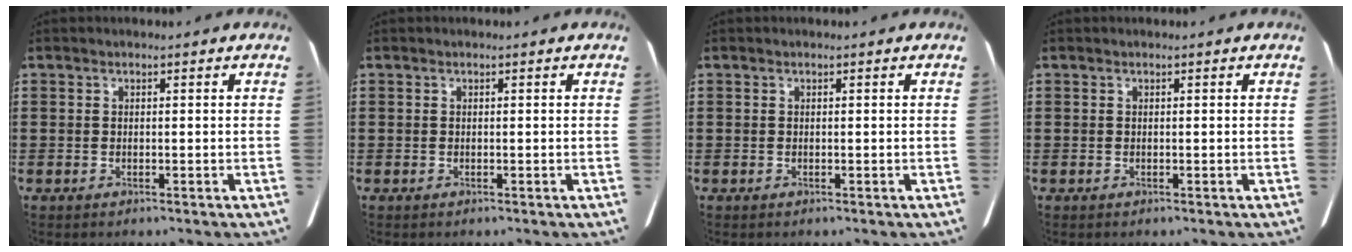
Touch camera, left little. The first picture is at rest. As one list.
[{"total": 0.0}, {"total": 0.0}, {"total": 0.0}]